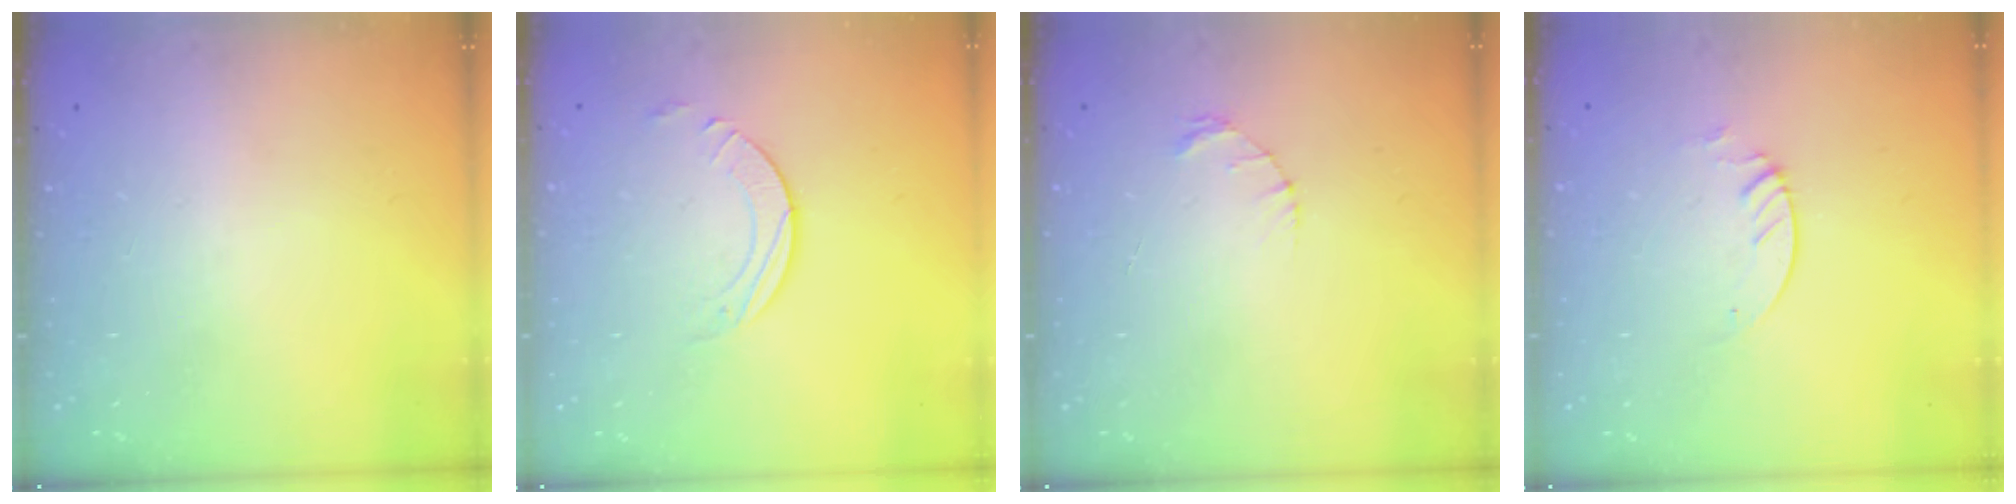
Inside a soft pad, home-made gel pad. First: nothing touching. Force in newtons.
{"total": 2.7, "press": 2.7, "slide": 0.2}
{"total": 1.4, "press": 1.4, "slide": 0.2}
{"total": 2.3, "press": 2.3, "slide": 0.2}